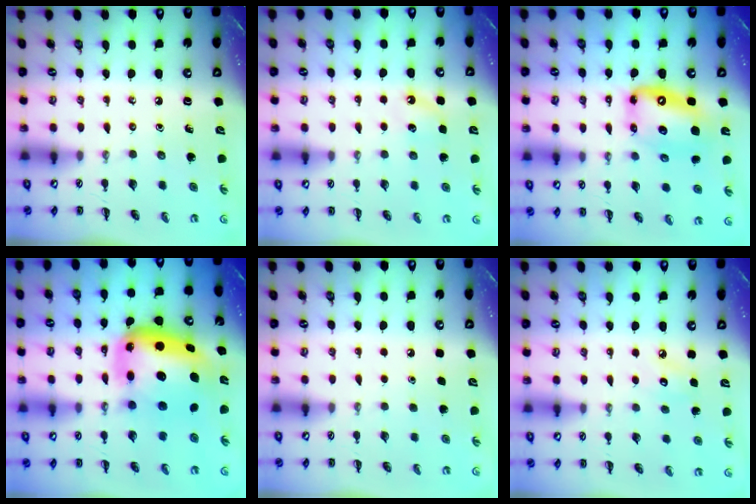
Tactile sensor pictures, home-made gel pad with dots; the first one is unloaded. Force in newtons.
{"total": 3.7, "press": 3.5, "slide": 1.3}
{"total": 13.2, "press": 12.7, "slide": 3.6}
{"total": 11.2, "press": 10.7, "slide": 3.2}
{"total": 1.8, "press": 1.7, "slide": 0.1}
{"total": 5.1, "press": 4.9, "slide": 1.3}